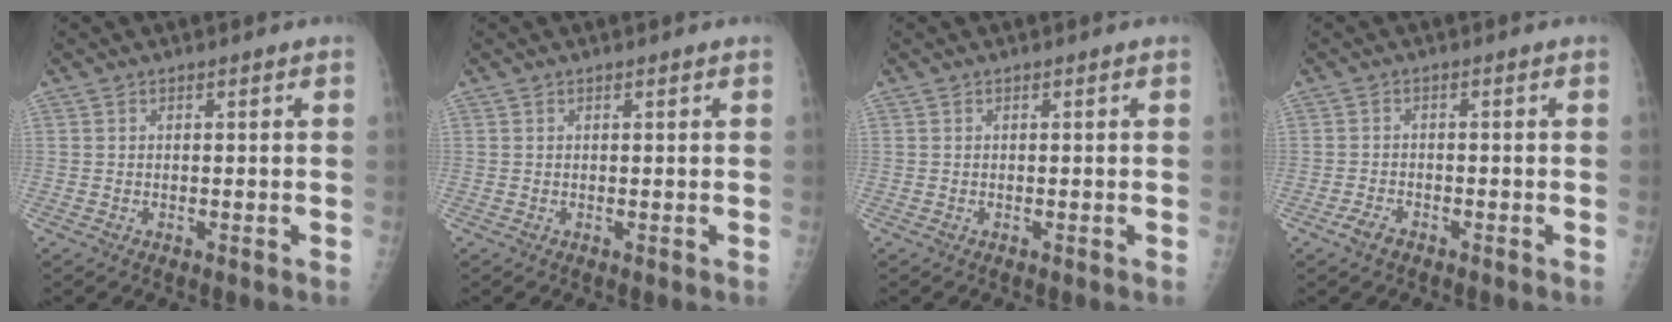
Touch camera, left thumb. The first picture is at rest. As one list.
[{"total": 0.0}, {"total": 0.0}, {"total": 2.4, "force": [-1.7, 1.3, 1.2], "torque": [-0.028, 0.006, -0.029]}]